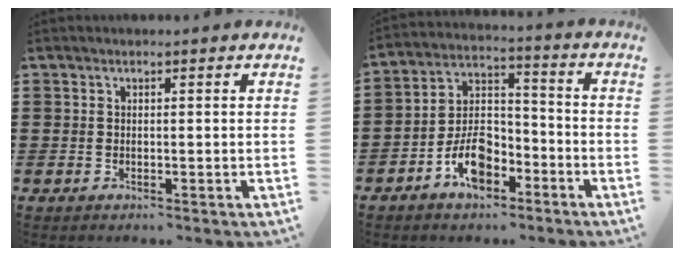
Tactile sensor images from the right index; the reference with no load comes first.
{"total": 8.3, "force": [-4.6, 4.7, 5.0], "torque": [-0.107, 0.017, -0.087]}